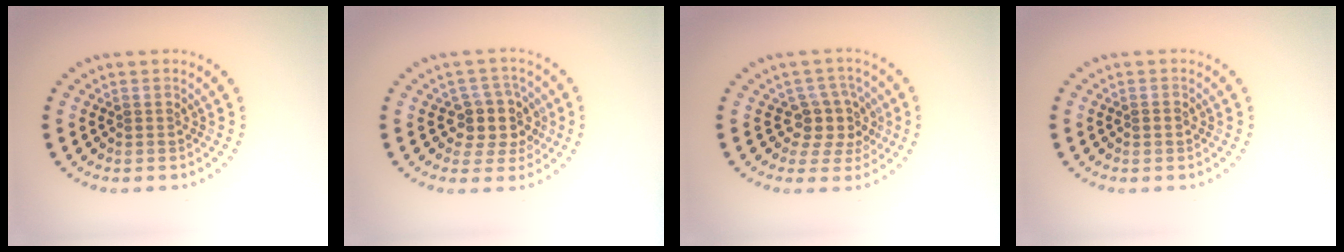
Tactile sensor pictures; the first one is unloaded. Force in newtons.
{"total": 3.3, "press": 2.9, "slide": 1.6}
{"total": 3.3, "press": 2.5, "slide": 2.1}
{"total": 0.7, "press": 0.7, "slide": 0.1}